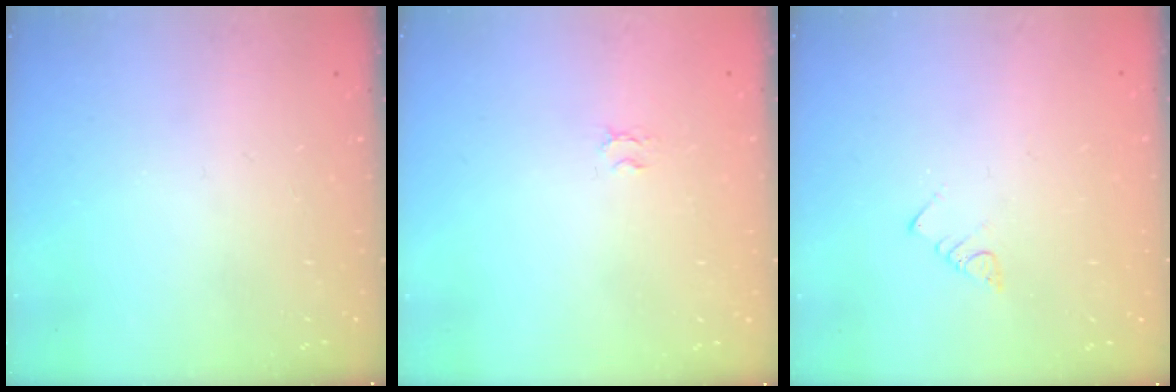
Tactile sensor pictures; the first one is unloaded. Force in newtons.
{"total": 1.9, "press": 1.9, "slide": 0.2}
{"total": 2.5, "press": 2.5, "slide": 0.4}